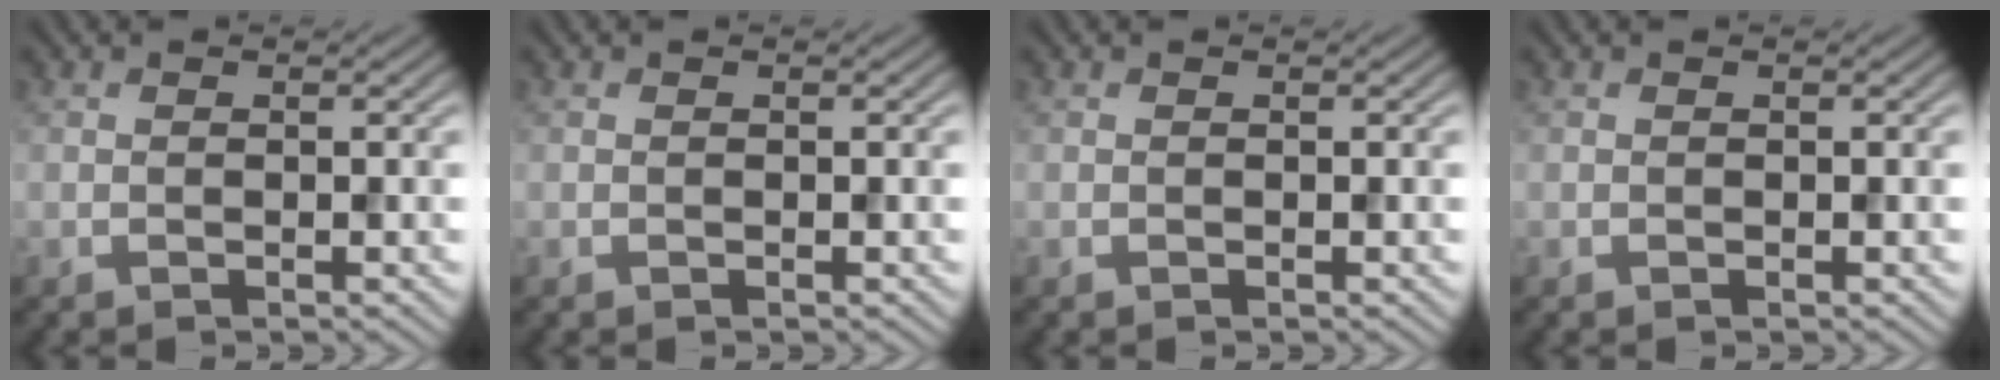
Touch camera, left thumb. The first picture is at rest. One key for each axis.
{"total": 0.0}
{"total": 0.0}
{"total": 0.0}